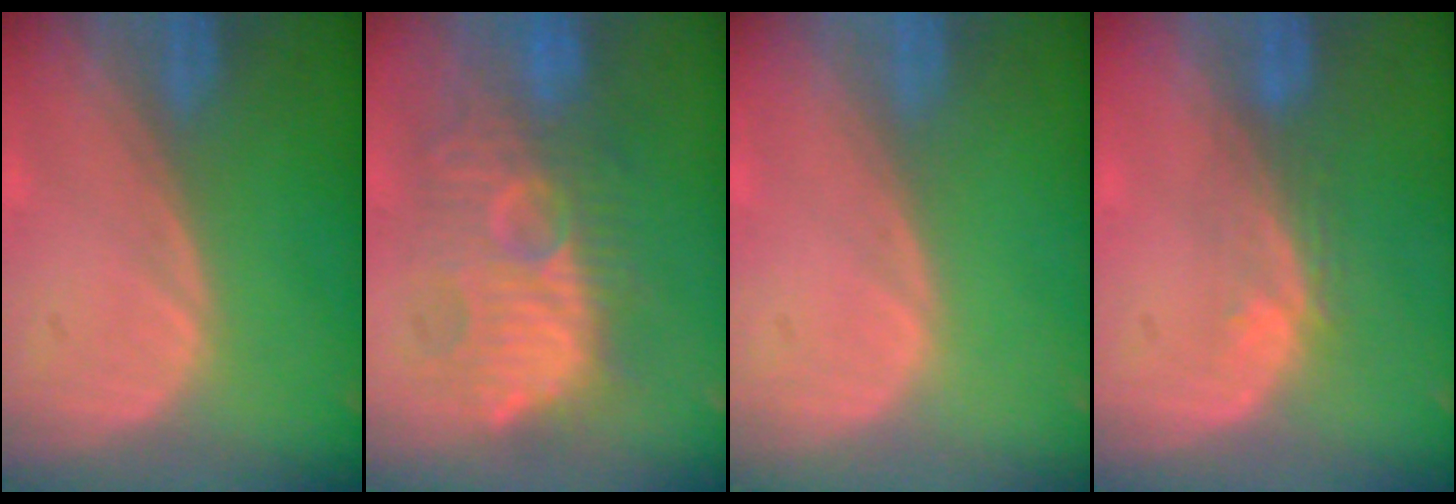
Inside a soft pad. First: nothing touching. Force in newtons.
{"total": 10.6, "press": 10.5, "slide": 1.1}
{"total": 0.0}
{"total": 3.4, "press": 3.0, "slide": 1.7}